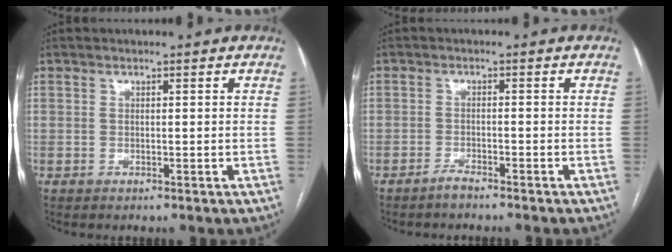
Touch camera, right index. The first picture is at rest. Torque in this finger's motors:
{"motor_torque": [-0.06, -0.12, -0.02, 0.03]}